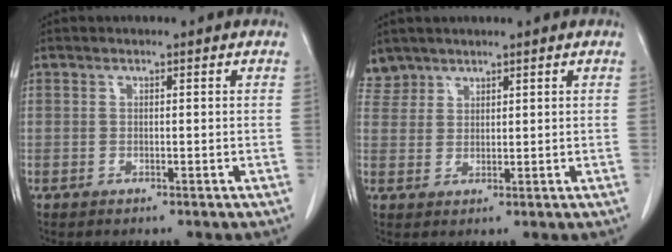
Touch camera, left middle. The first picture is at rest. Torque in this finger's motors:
{"motor_torque": [0.42, -0.49, 0.04, -0.02]}